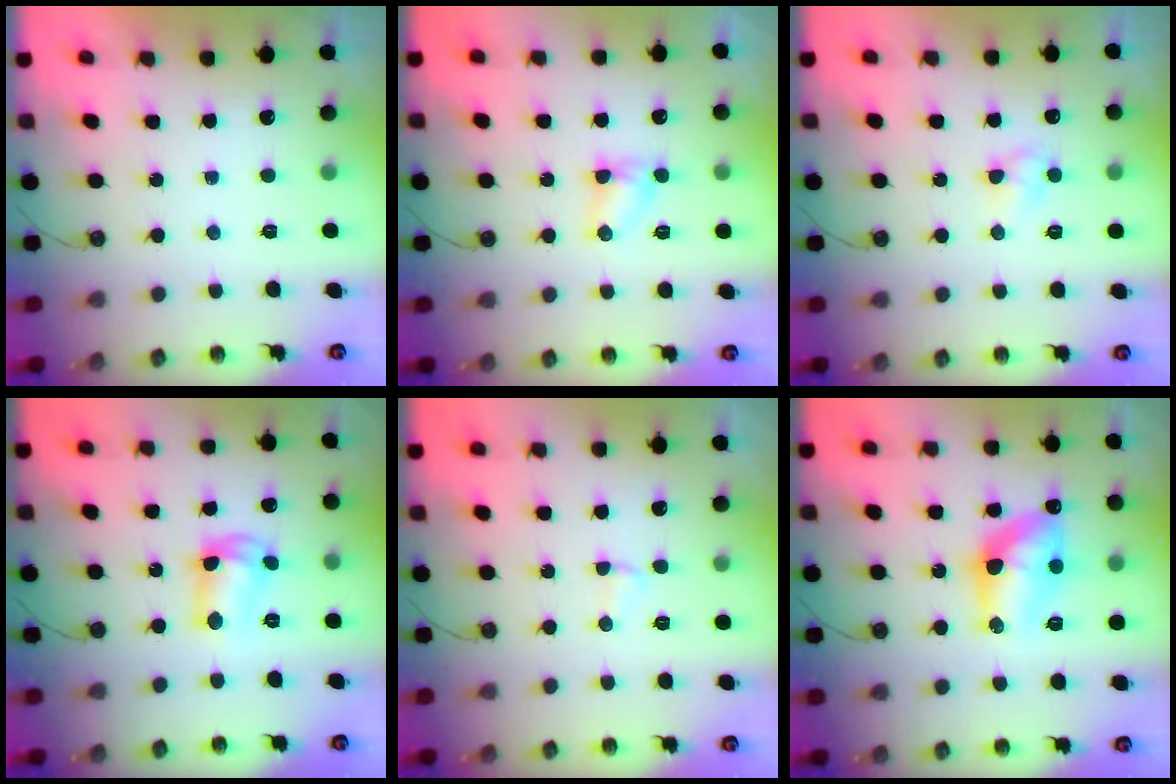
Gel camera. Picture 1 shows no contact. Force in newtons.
{"total": 4.2, "press": 4.2, "slide": 0.5}
{"total": 3.9, "press": 3.8, "slide": 0.4}
{"total": 8.7, "press": 8.6, "slide": 0.6}
{"total": 2.5, "press": 2.5, "slide": 0.4}
{"total": 15.0, "press": 14.9, "slide": 0.9}